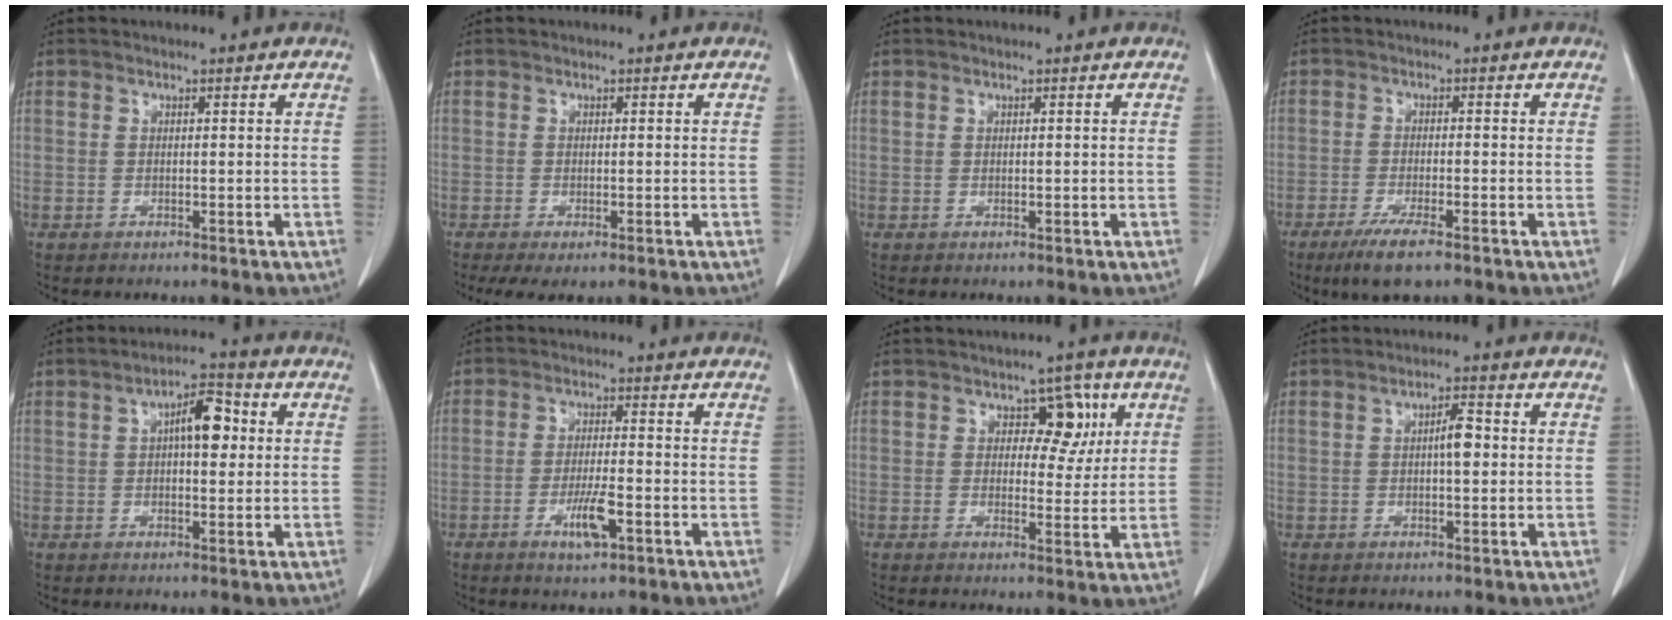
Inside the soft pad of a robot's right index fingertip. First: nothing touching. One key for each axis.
{"total": 4.3, "fx": -3.0, "fy": 1.4, "fz": 2.8, "tx": -0.043, "ty": -0.012, "tz": -0.045}
{"total": 0.0}
{"total": 6.2, "fx": -4.1, "fy": 0.7, "fz": 4.6, "tx": -0.087, "ty": -0.016, "tz": -0.069}
{"total": 6.6, "fx": 1.2, "fy": 2.4, "fz": 6.0, "tx": -0.096, "ty": 0.018, "tz": 0.018}
{"total": 5.3, "fx": -2.3, "fy": 0.9, "fz": 4.7, "tx": -0.088, "ty": -0.005, "tz": -0.040}
{"total": 5.8, "fx": 1.9, "fy": 3.6, "fz": 4.1, "tx": -0.041, "ty": 0.012, "tz": 0.027}
{"total": 3.2, "fx": 0.1, "fy": 0.8, "fz": 3.1, "tx": -0.050, "ty": 0.003, "tz": 0.001}